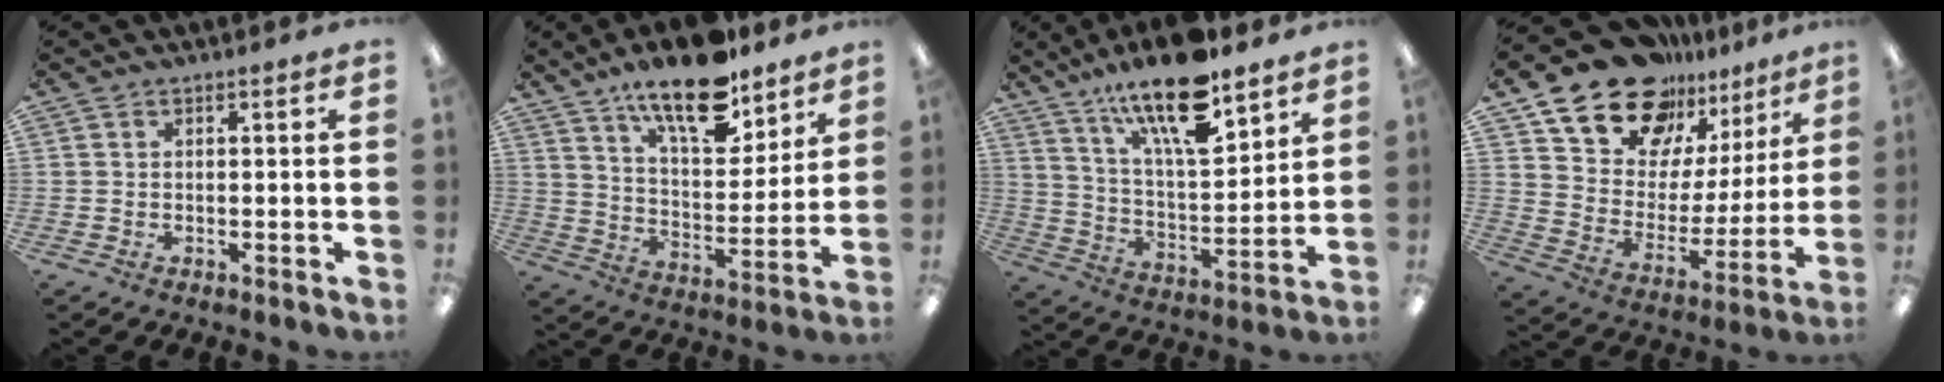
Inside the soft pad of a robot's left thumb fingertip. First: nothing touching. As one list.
[{"total": 16.9, "force": [12.8, 6.2, 9.2], "torque": [-0.149, -0.076, 0.218]}, {"total": 18.9, "force": [13.6, 5.9, 11.8], "torque": [-0.201, -0.081, 0.227]}, {"total": 19.0, "force": [15.3, 10.1, 5.1], "torque": [-0.103, -0.120, 0.277]}]